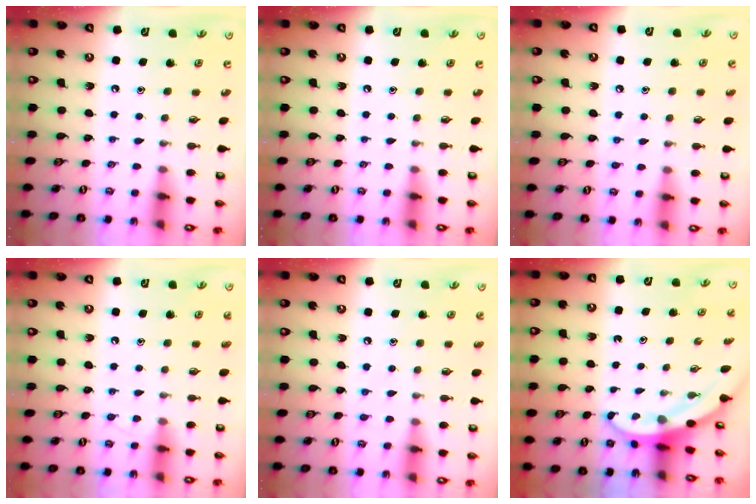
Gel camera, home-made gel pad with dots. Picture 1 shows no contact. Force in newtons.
{"total": 0.0}
{"total": 5.4, "press": 5.3, "slide": 0.6}
{"total": 4.4, "press": 4.4, "slide": 0.5}
{"total": 4.5, "press": 4.4, "slide": 0.4}
{"total": 3.4, "press": 3.4, "slide": 0.1}